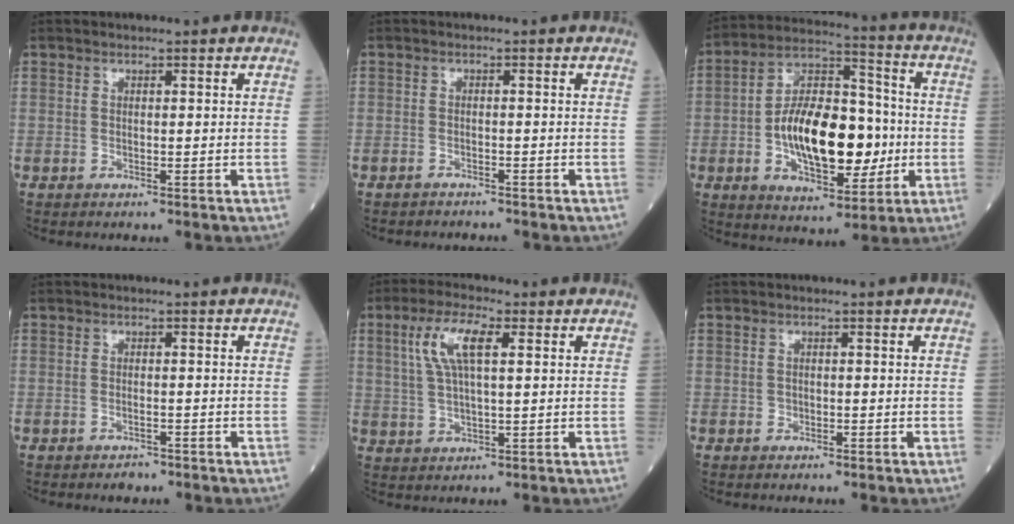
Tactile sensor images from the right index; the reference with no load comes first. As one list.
[{"total": 1.3, "force": [-1.3, 0.3, -0.3], "torque": [0.002, -0.002, -0.019]}, {"total": 17.8, "force": [-2.3, 7.9, 15.7], "torque": [-0.281, 0.020, -0.034]}, {"total": 1.6, "force": [-1.1, 0.9, 0.8], "torque": [-0.015, 0.000, -0.010]}, {"total": 7.9, "force": [2.7, 2.0, 7.1], "torque": [-0.151, 0.015, 0.055]}, {"total": 0.6, "force": [-0.2, 0.6, 0.1], "torque": [-0.001, 0.004, -0.003]}]